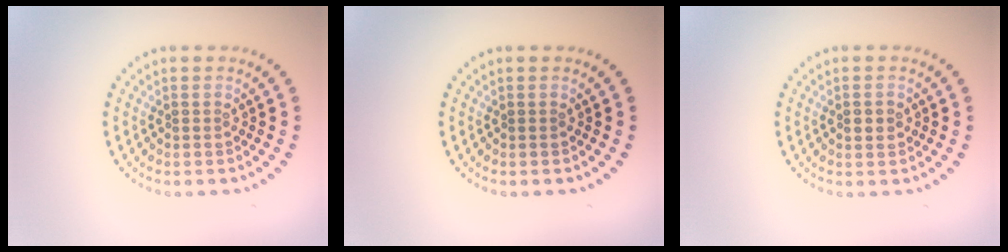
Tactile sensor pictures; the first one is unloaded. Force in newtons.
{"total": 0.0}
{"total": 1.1, "press": 1.1, "slide": 0.1}